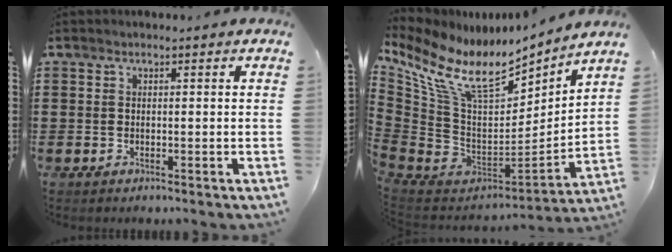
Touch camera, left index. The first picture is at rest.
{"total": 14.1, "force": [8.7, 5.9, 9.4], "torque": [-0.232, -0.058, 0.151]}